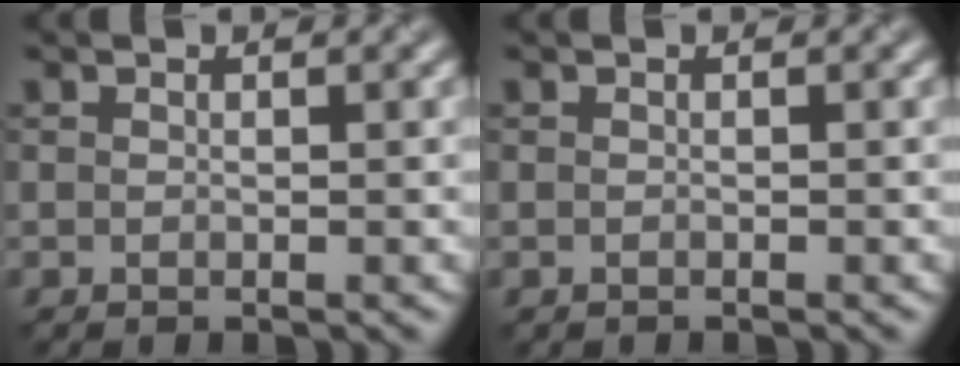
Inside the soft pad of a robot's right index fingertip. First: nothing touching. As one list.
[{"total": 0.0}]